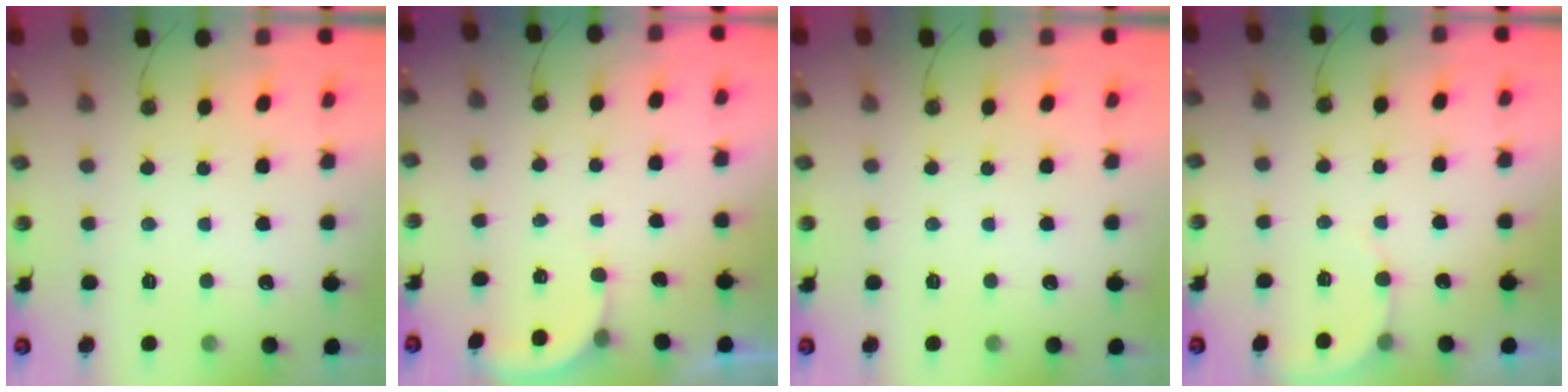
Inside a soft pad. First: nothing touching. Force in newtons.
{"total": 1.6, "press": 1.6, "slide": 0.3}
{"total": 0.0}
{"total": 3.6, "press": 3.5, "slide": 1.1}